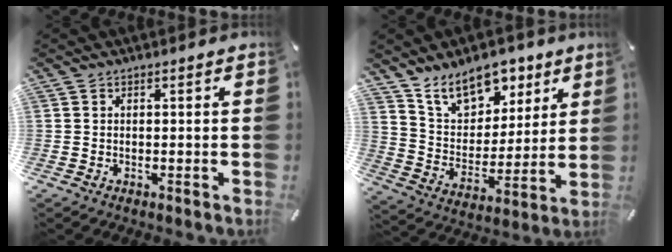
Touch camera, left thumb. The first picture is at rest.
{"total": 13.2, "force": [10.0, 7.7, 4.1], "torque": [-0.070, -0.071, 0.187]}